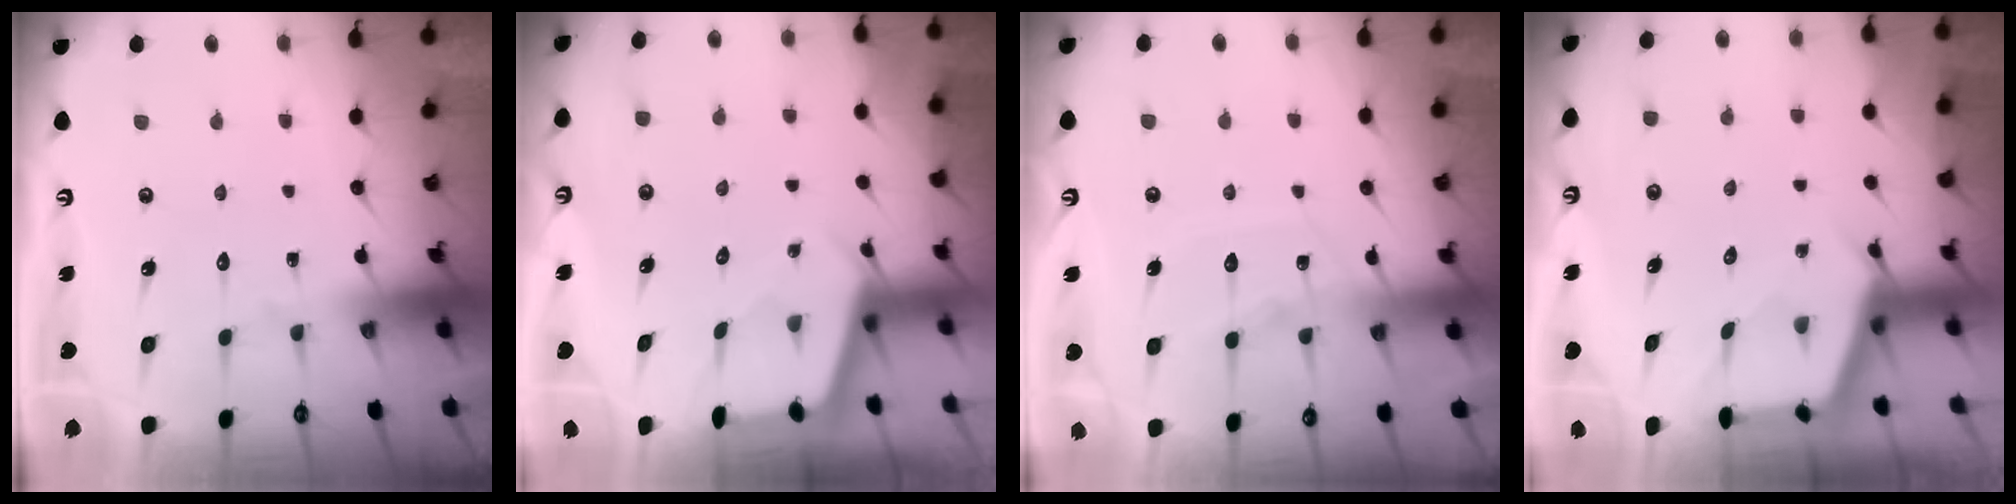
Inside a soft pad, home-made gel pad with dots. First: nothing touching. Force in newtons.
{"total": 2.4, "press": 2.4, "slide": 0.3}
{"total": 8.8, "press": 8.8, "slide": 0.7}
{"total": 2.6, "press": 2.6, "slide": 0.3}